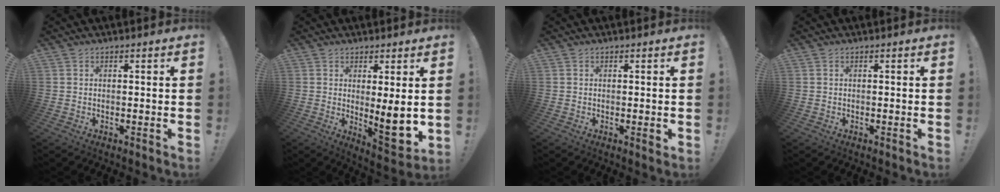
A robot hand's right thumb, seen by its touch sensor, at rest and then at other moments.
{"total": 9.0, "force": [1.1, 1.5, 8.8], "torque": [-0.109, -0.036, 0.022]}
{"total": 1.0, "force": [0.0, 0.0, 1.0], "torque": [-0.003, -0.006, -0.003]}
{"total": 0.0}